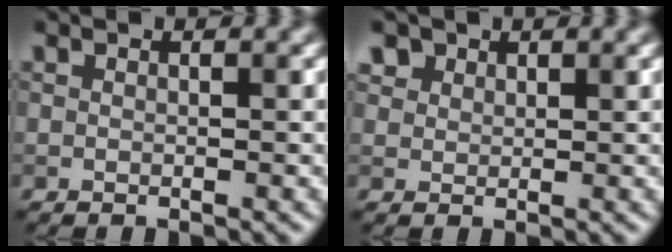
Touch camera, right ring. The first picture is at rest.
{"total": 2.4, "force": [1.6, 1.6, 0.7], "torque": [-0.023, -0.002, 0.032]}